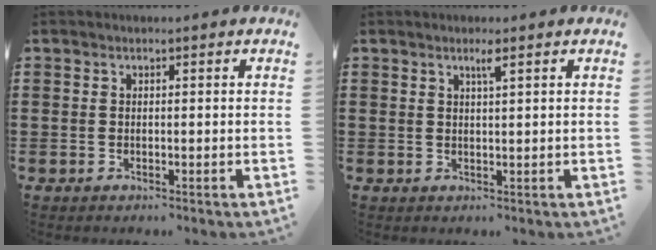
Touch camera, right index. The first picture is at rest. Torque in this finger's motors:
{"motor_torque": [0.01, 0.00, 0.00, 0.04]}